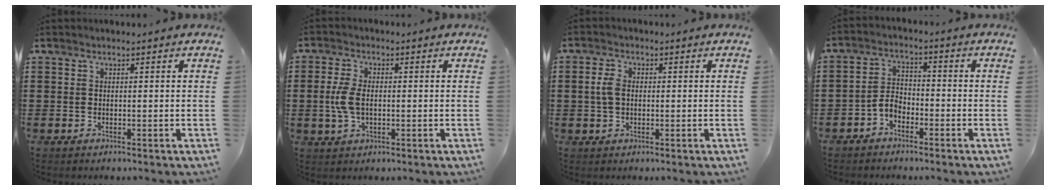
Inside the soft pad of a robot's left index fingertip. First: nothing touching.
{"total": 4.8, "force": [-0.2, 2.5, 4.1], "torque": [-0.106, -0.003, -0.012]}
{"total": 3.3, "force": [0.3, 2.0, 2.5], "torque": [-0.061, 0.006, 0.002]}
{"total": 3.5, "force": [-2.3, 1.9, 1.9], "torque": [-0.051, 0.004, -0.052]}